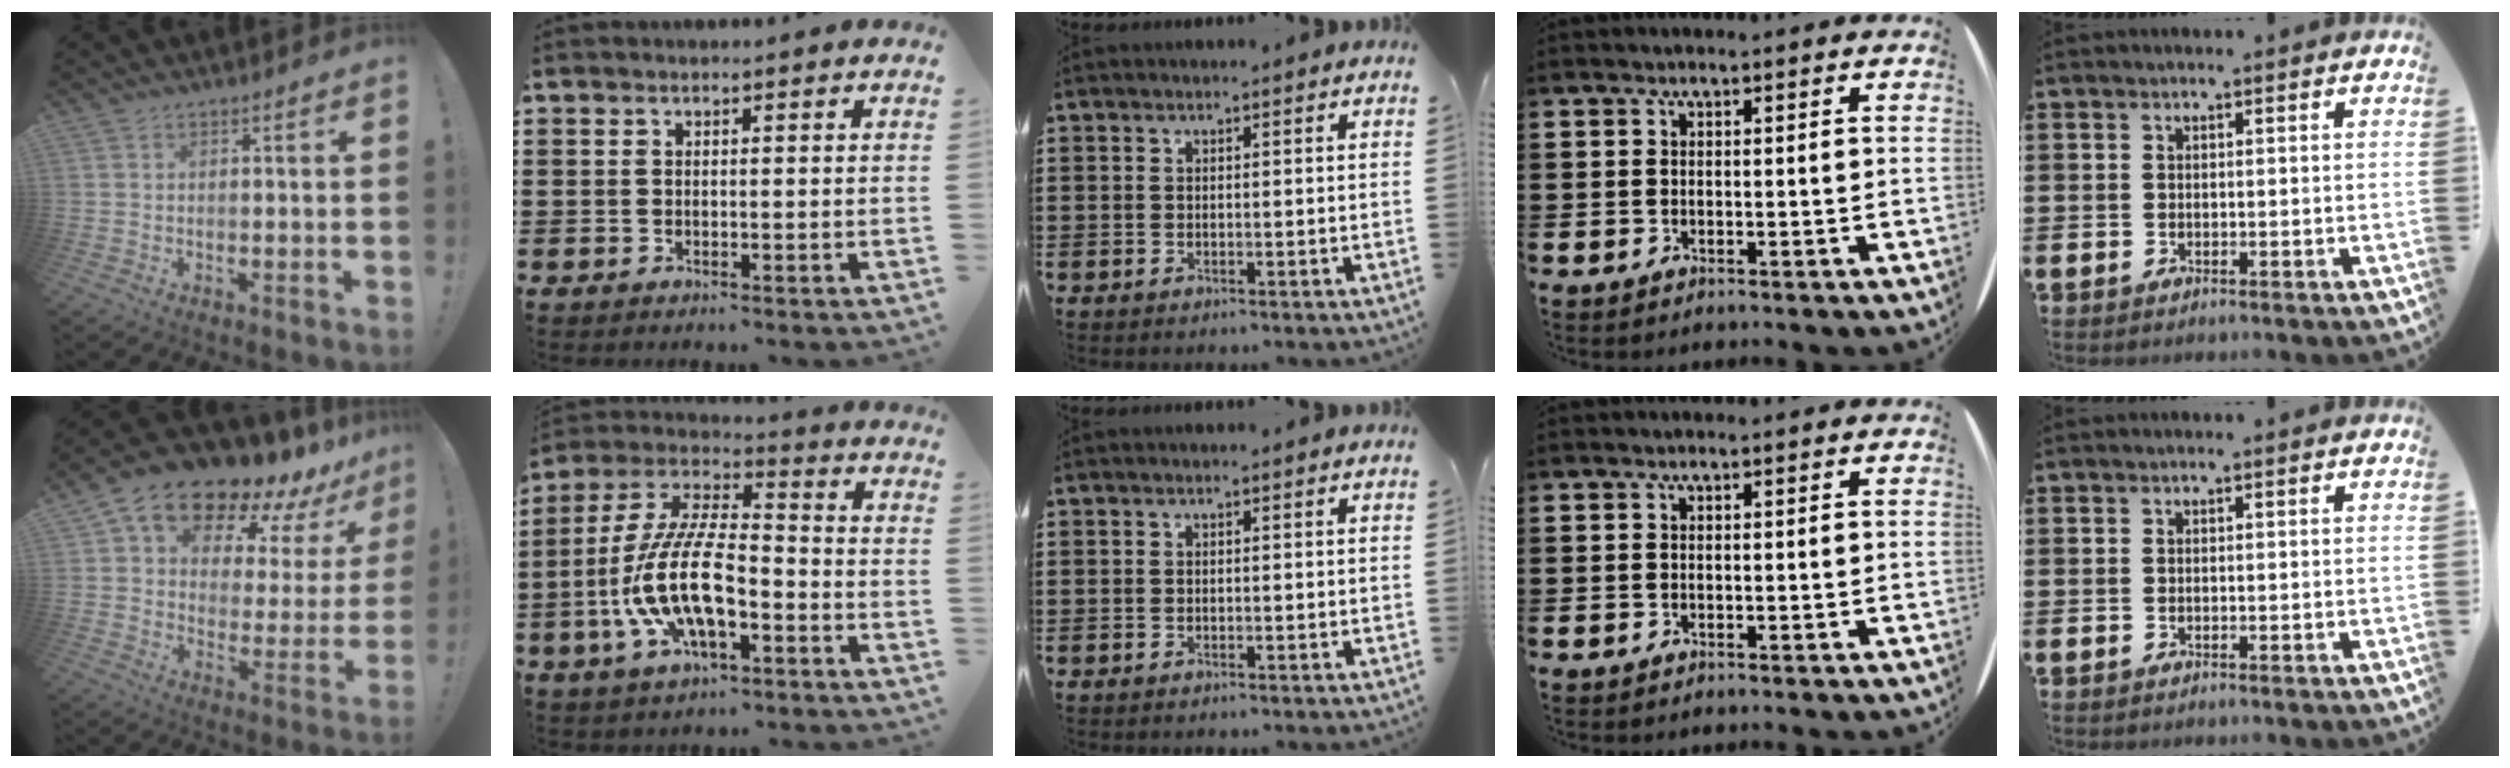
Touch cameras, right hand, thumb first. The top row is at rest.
{"thumb": {"total": 15.0, "force": [12.3, 6.1, 6.2], "torque": [-0.109, -0.102, 0.214]}, "index": {"total": 13.7, "force": [-5.0, 5.5, 11.5], "torque": [-0.265, -0.004, -0.100]}}